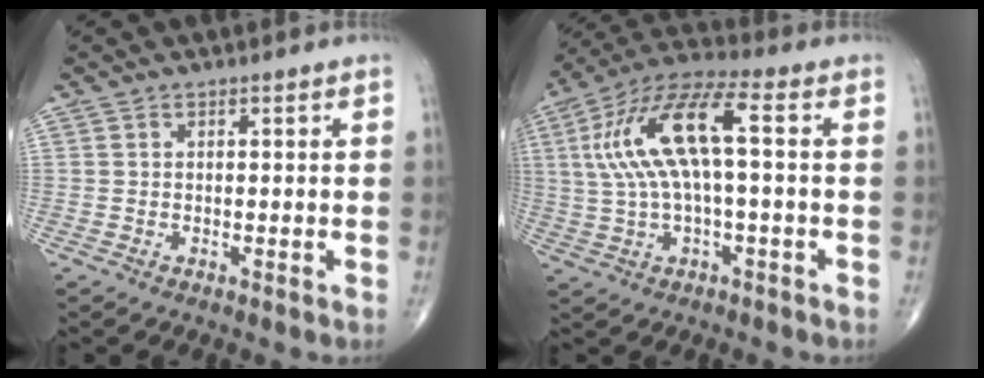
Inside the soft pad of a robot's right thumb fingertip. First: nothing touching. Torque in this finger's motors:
{"motor_torque": [0.63, 0.53, 1.45, 0.20, 0.24]}